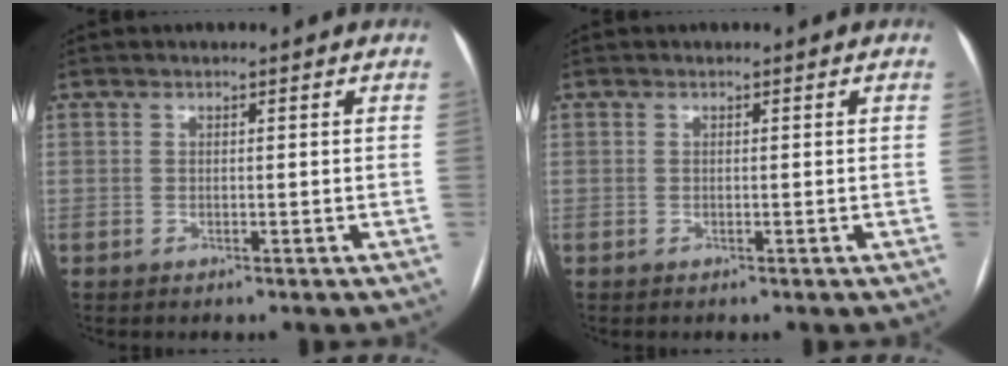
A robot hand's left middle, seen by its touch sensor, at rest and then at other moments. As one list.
[{"total": 0.0}]